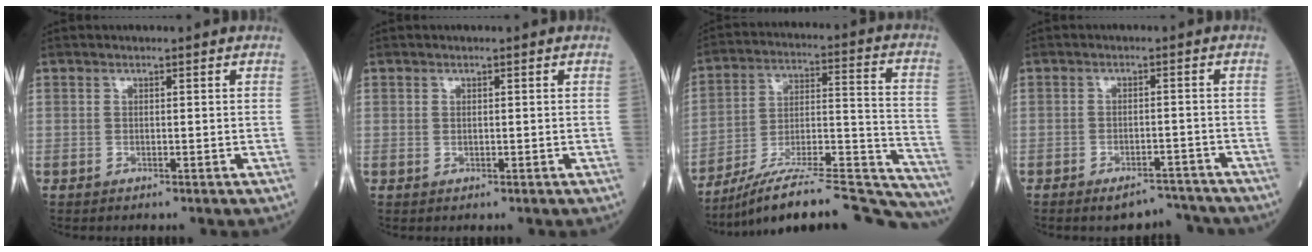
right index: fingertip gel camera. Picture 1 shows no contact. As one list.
[{"total": 0.6, "force": [0.2, 0.4, 0.4], "torque": [-0.004, -0.002, 0.006]}, {"total": 26.5, "force": [-24.5, 1.5, 10.2], "torque": [-0.090, 0.021, -0.359]}, {"total": 4.7, "force": [-4.4, 1.4, 0.7], "torque": [0.005, 0.004, -0.063]}]